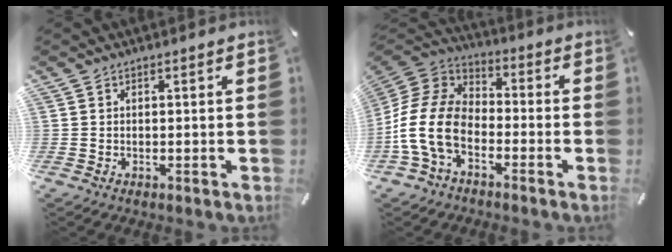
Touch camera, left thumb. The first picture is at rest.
{"total": 14.6, "force": [-6.6, 9.3, 9.1], "torque": [-0.206, 0.028, -0.125]}